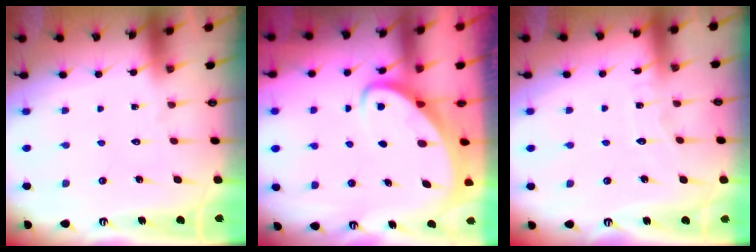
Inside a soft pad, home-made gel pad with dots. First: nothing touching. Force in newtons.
{"total": 3.1, "press": 3.1, "slide": 0.4}
{"total": 4.3, "press": 4.3, "slide": 0.5}